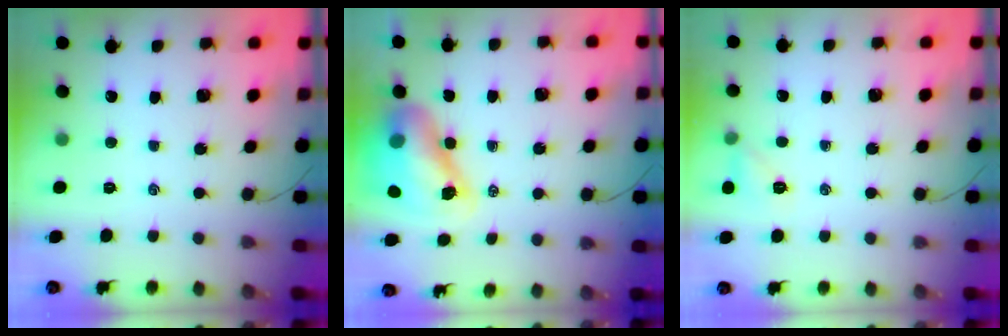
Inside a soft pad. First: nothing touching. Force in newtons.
{"total": 12.8, "press": 12.4, "slide": 3.4}
{"total": 6.6, "press": 6.4, "slide": 1.5}